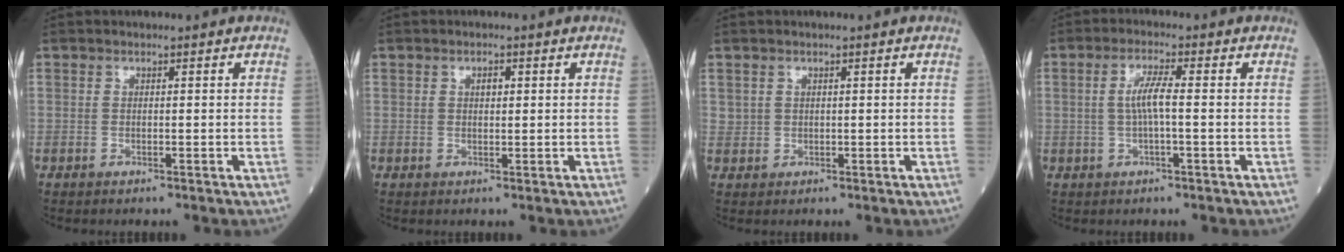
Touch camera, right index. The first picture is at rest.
{"total": 1.4, "force": [0.5, 0.8, 1.1], "torque": [-0.018, -0.001, 0.007]}
{"total": 1.2, "force": [0.6, 1.1, 0.1], "torque": [0.008, 0.002, 0.007]}
{"total": 4.0, "force": [0.0, 0.2, 4.0], "torque": [-0.082, 0.005, 0.000]}